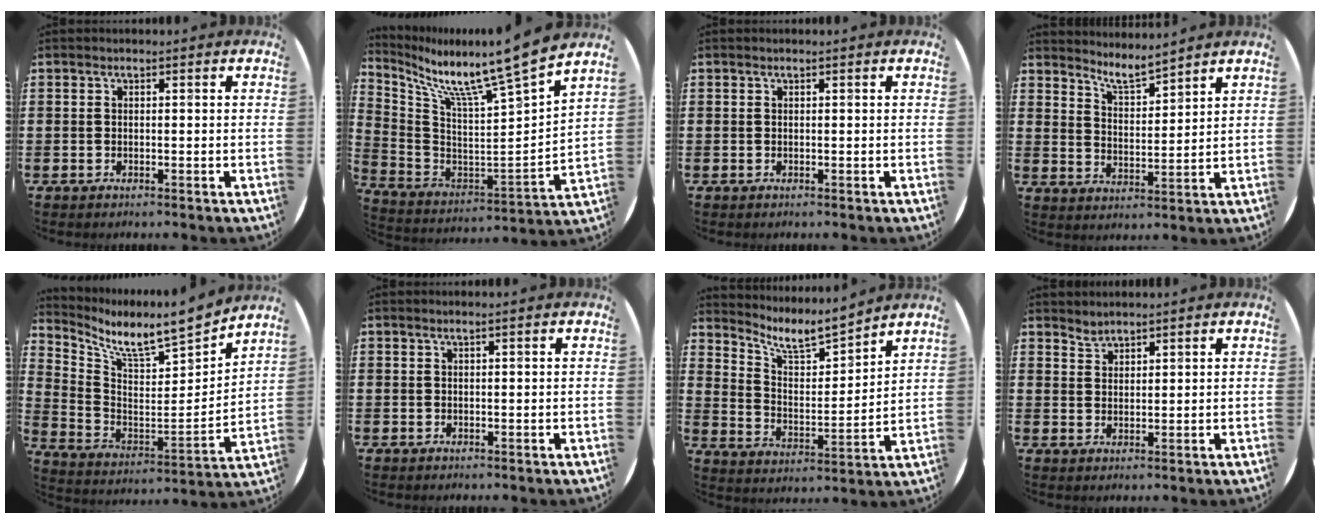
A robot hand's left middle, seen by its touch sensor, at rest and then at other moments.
{"total": 11.4, "force": [9.8, 0.2, 6.0], "torque": [-0.158, -0.090, 0.157]}
{"total": 0.0}
{"total": 5.3, "force": [5.1, 0.4, 1.4], "torque": [-0.041, -0.025, 0.090]}
{"total": 8.3, "force": [7.3, 0.7, 3.9], "torque": [-0.094, -0.073, 0.114]}
{"total": 0.6, "force": [0.3, -0.2, 0.5], "torque": [-0.005, -0.001, 0.005]}
{"total": 7.6, "force": [6.5, 1.9, 3.6], "torque": [-0.086, -0.036, 0.110]}
{"total": 2.0, "force": [1.9, 0.3, -0.5], "torque": [0.006, -0.002, 0.038]}